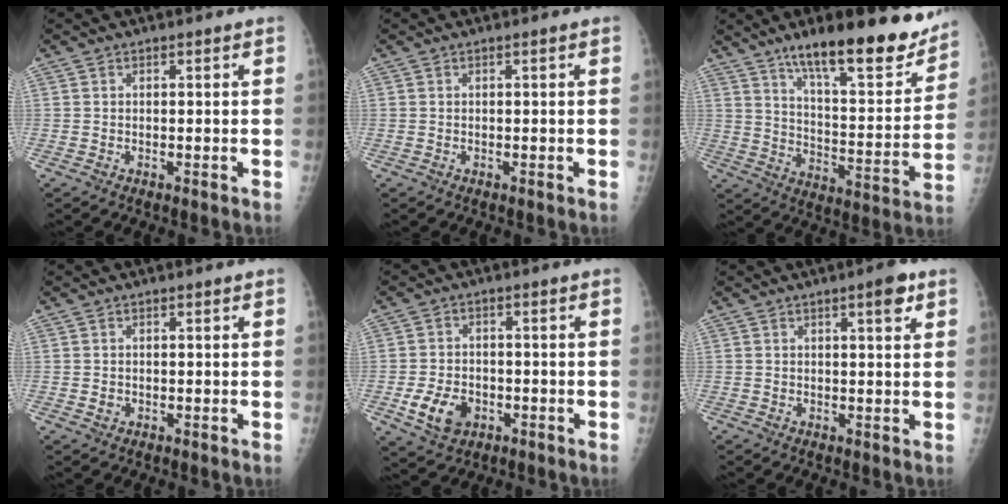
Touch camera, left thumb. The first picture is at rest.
{"total": 0.0}
{"total": 21.8, "force": [15.6, 6.0, 14.0], "torque": [-0.165, -0.079, 0.242]}
{"total": 0.8, "force": [-0.2, 0.7, 0.3], "torque": [0.002, 0.002, 0.001]}
{"total": 7.1, "force": [-2.6, 5.2, 4.1], "torque": [-0.057, 0.007, -0.038]}
{"total": 3.4, "force": [1.9, 0.8, 2.8], "torque": [-0.035, -0.007, 0.023]}